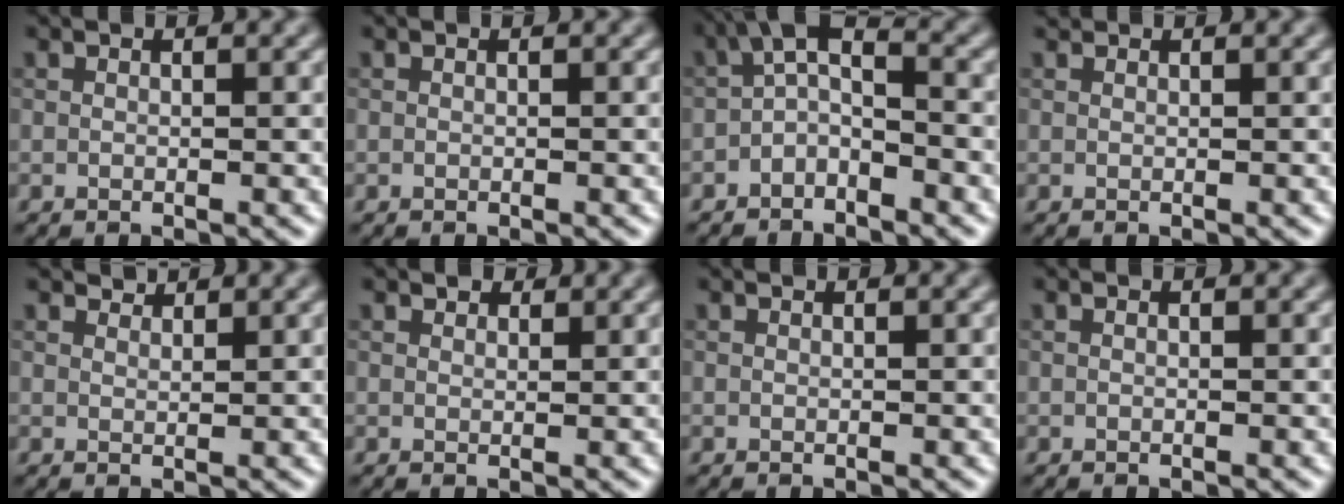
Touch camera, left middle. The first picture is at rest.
{"total": 0.0}
{"total": 2.9, "force": [-1.2, 1.3, 2.3], "torque": [-0.042, 0.012, -0.032]}
{"total": 0.6, "force": [0.5, 0.1, 0.1], "torque": [-0.003, 0.000, 0.008]}
{"total": 1.9, "force": [1.8, 0.4, 0.3], "torque": [-0.011, -0.001, 0.027]}
{"total": 1.3, "force": [1.1, 0.6, 0.3], "torque": [-0.006, -0.004, 0.012]}
{"total": 0.0}
{"total": 0.0}